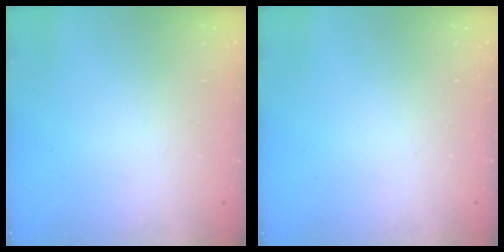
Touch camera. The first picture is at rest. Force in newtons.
{"total": 0.0}